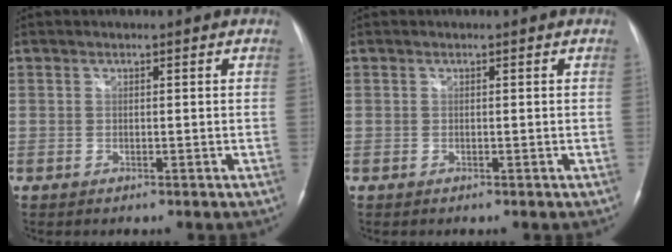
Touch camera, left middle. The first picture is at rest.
{"total": 0.0}